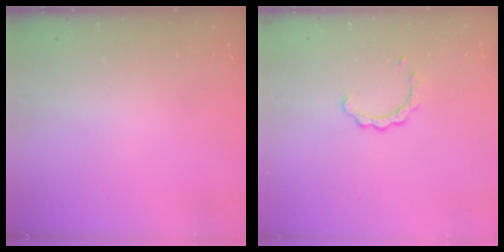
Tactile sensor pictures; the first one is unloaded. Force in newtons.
{"total": 2.1, "press": 2.1, "slide": 0.2}